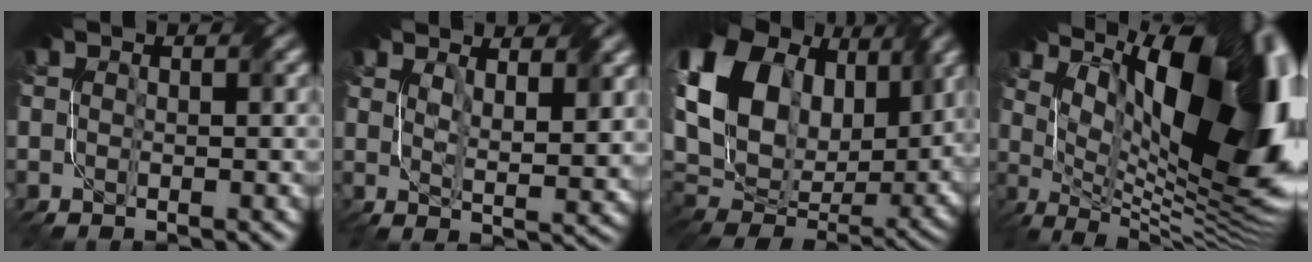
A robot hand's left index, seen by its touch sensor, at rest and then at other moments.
{"total": 5.8, "force": [3.5, 2.0, 4.3], "torque": [-0.069, -0.002, 0.059]}
{"total": 17.5, "force": [5.9, 12.3, 11.0], "torque": [-0.245, 0.034, 0.103]}
{"total": 19.3, "force": [5.8, 8.6, 16.2], "torque": [-0.202, 0.021, 0.108]}